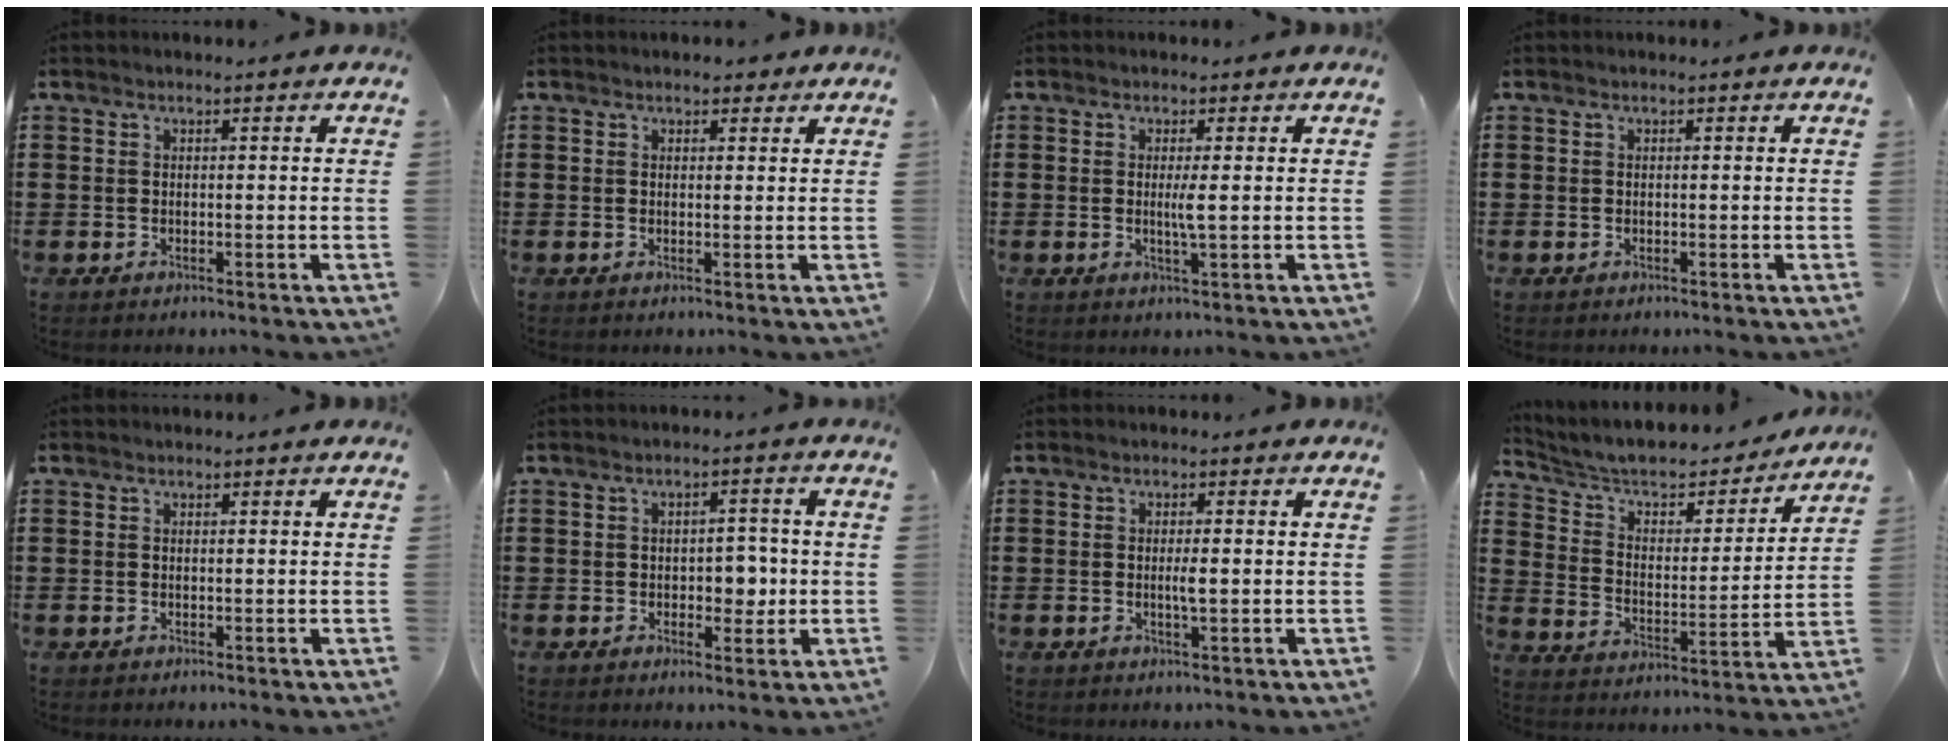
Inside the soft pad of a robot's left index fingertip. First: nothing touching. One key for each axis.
{"total": 1.5, "fx": 1.2, "fy": 0.8, "fz": 0.5, "tx": -0.014, "ty": 0.006, "tz": 0.023}
{"total": 2.4, "fx": 0.0, "fy": -0.2, "fz": 2.4, "tx": -0.044, "ty": -0.008, "tz": -0.003}
{"total": 0.0}
{"total": 0.0}
{"total": 4.4, "fx": -0.4, "fy": 2.6, "fz": 3.5, "tx": -0.053, "ty": 0.000, "tz": -0.014}
{"total": 2.0, "fx": -0.2, "fy": 0.2, "fz": 1.9, "tx": -0.036, "ty": -0.003, "tz": -0.005}
{"total": 6.1, "fx": 5.0, "fy": 2.3, "fz": 2.5, "tx": -0.075, "ty": -0.032, "tz": 0.082}